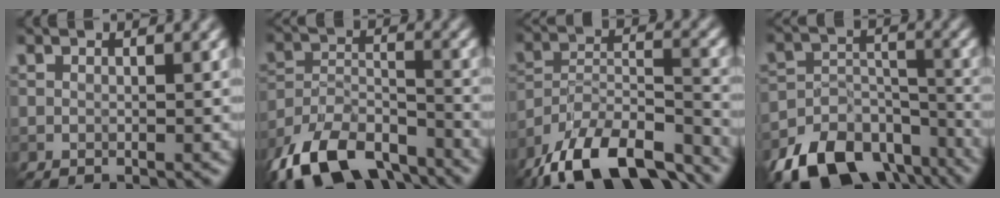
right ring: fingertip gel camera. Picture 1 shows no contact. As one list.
[{"total": 10.3, "force": [-7.7, 4.7, 5.1], "torque": [-0.095, -0.008, -0.146]}, {"total": 13.3, "force": [-11.0, 4.3, 6.1], "torque": [-0.108, -0.005, -0.175]}, {"total": 10.7, "force": [-7.6, 5.8, 4.7], "torque": [-0.081, -0.014, -0.124]}]